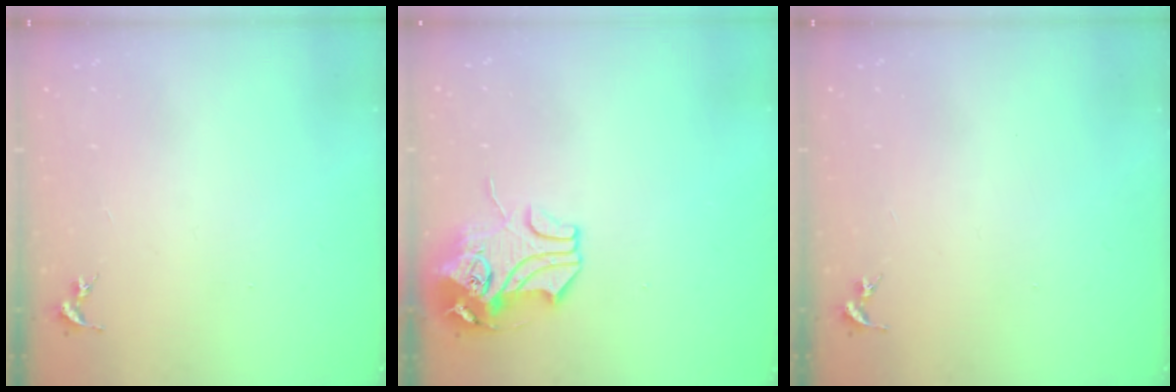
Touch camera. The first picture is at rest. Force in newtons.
{"total": 10.3, "press": 10.2, "slide": 1.7}
{"total": 0.0}